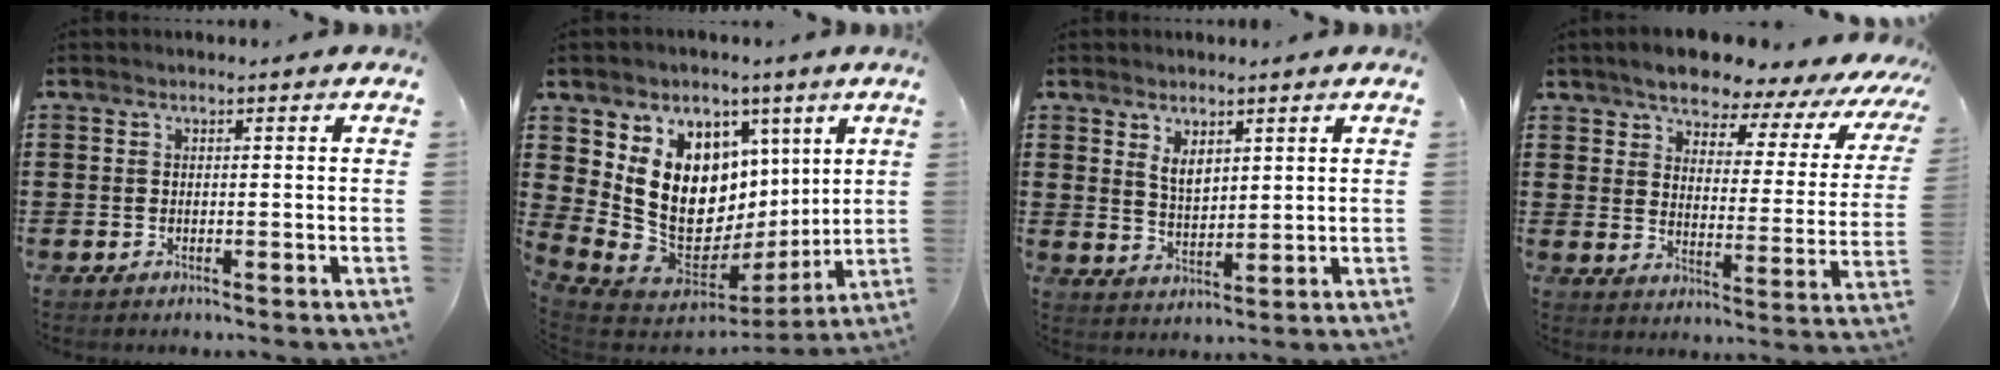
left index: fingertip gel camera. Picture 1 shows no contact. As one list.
[{"total": 13.7, "force": [3.1, 11.0, 7.6], "torque": [-0.186, -0.045, 0.071]}, {"total": 3.6, "force": [2.4, 1.8, 1.9], "torque": [-0.035, -0.001, 0.043]}, {"total": 6.4, "force": [6.0, 1.5, 1.8], "torque": [-0.061, -0.043, 0.101]}]